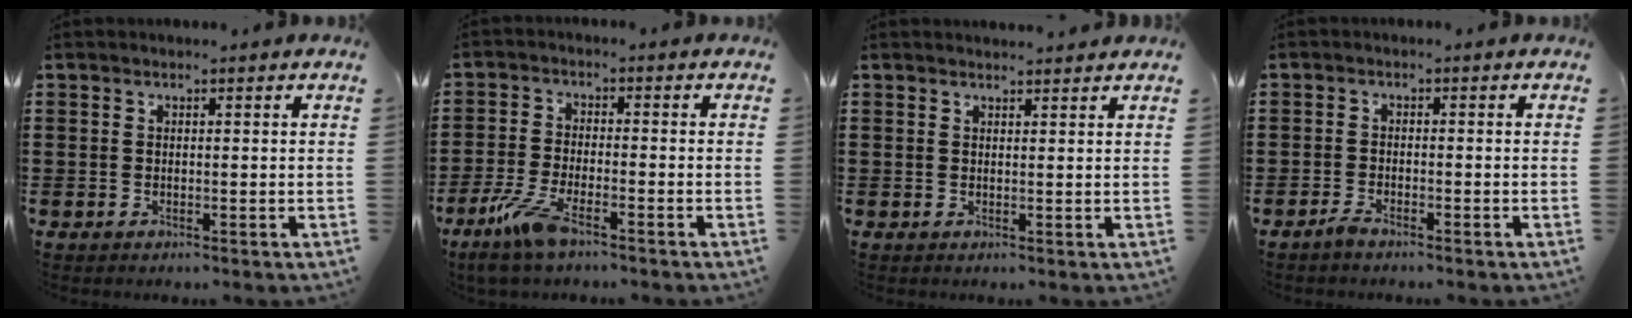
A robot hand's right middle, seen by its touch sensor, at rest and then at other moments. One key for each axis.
{"total": 6.8, "fx": -4.1, "fy": 1.6, "fz": 5.1, "tx": -0.122, "ty": -0.015, "tz": -0.080}
{"total": 1.3, "fx": 1.3, "fy": 0.0, "fz": 0.1, "tx": 0.003, "ty": -0.002, "tz": 0.023}
{"total": 1.6, "fx": -1.3, "fy": 0.3, "fz": 0.9, "tx": -0.025, "ty": -0.004, "tz": -0.028}